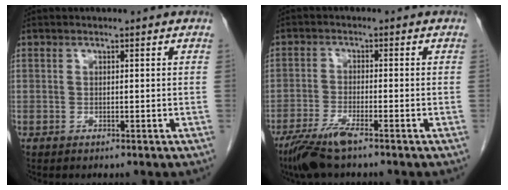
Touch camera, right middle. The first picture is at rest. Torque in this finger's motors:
{"motor_torque": [-0.28, -0.26, 0.08, 0.03]}